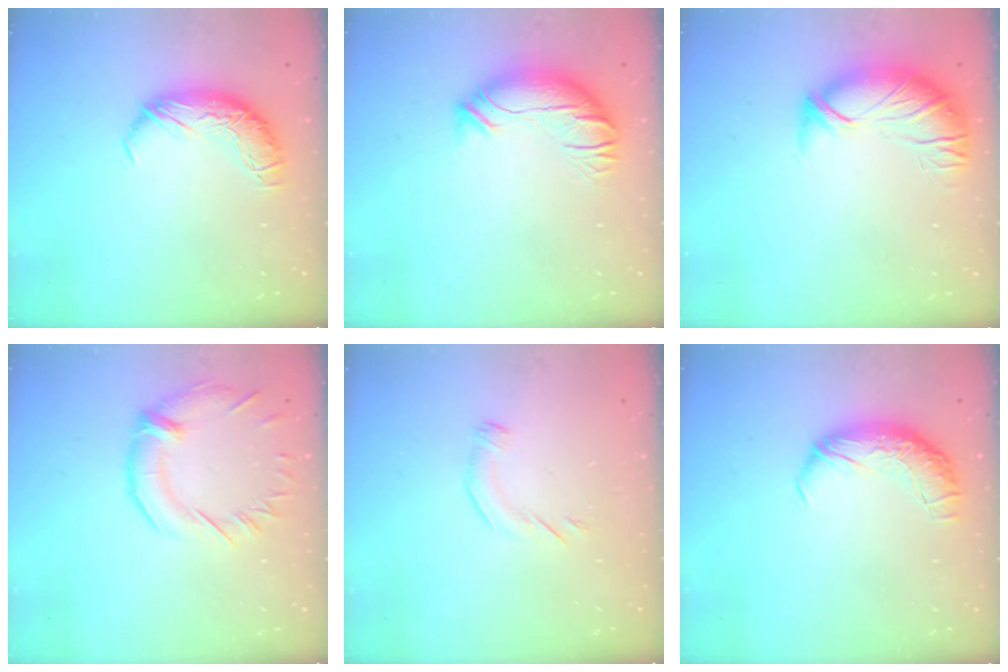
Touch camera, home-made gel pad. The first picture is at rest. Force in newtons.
{"total": 2.6, "press": 0.9, "slide": 2.5}
{"total": 2.9, "press": 1.4, "slide": 2.5}
{"total": 0.8, "press": 0.4, "slide": 0.7}
{"total": 4.5, "press": 4.4, "slide": 0.7}
{"total": 2.5, "press": 1.2, "slide": 2.2}